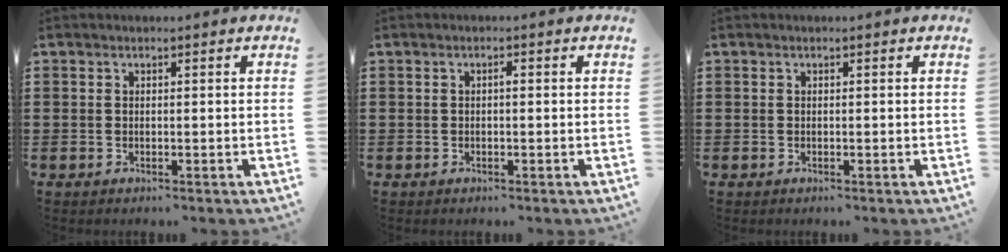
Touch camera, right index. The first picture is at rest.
{"total": 0.9, "force": [0.0, 0.2, 0.8], "torque": [-0.017, -0.002, 0.000]}
{"total": 0.0}